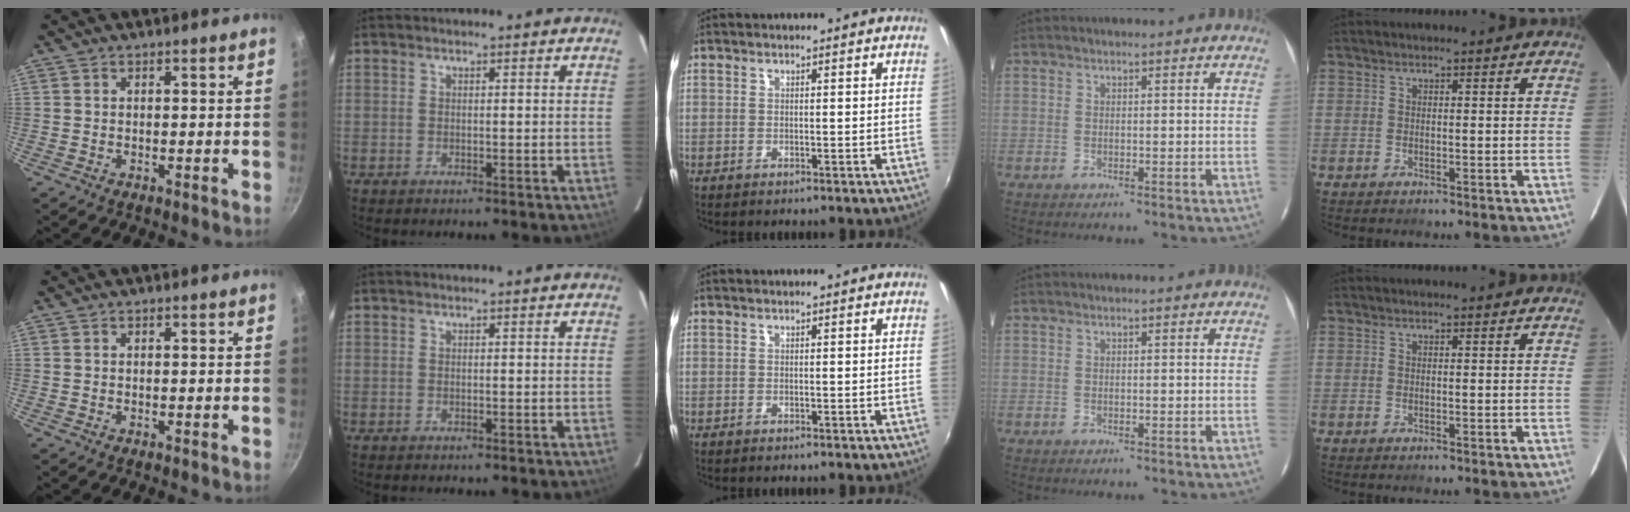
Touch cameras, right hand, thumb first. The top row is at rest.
{}